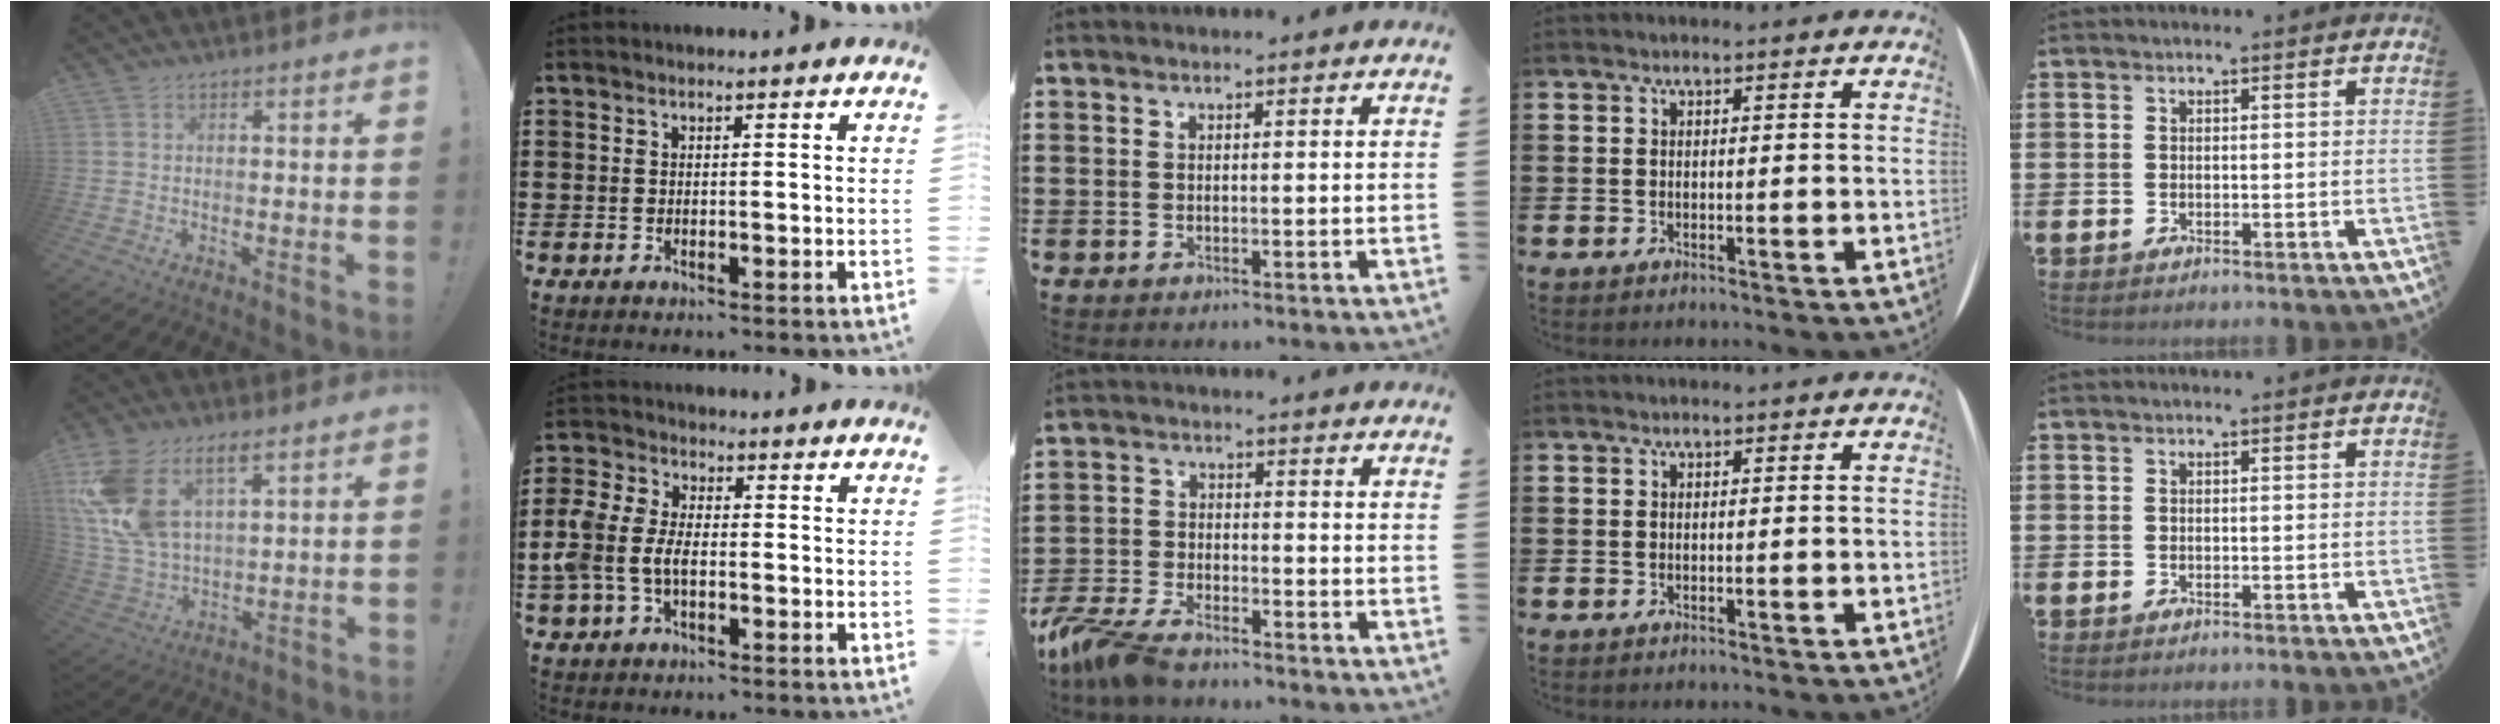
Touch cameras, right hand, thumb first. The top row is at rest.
{"thumb": {"total": 14.0, "force": [7.5, 7.9, 8.8], "torque": [-0.195, -0.035, 0.145]}, "index": {"total": 5.6, "force": [-1.6, 3.4, 4.1], "torque": [-0.116, -0.004, -0.042]}, "middle": {"total": 6.0, "force": [-5.2, 1.1, 2.6], "torque": [-0.083, -0.011, -0.108]}}